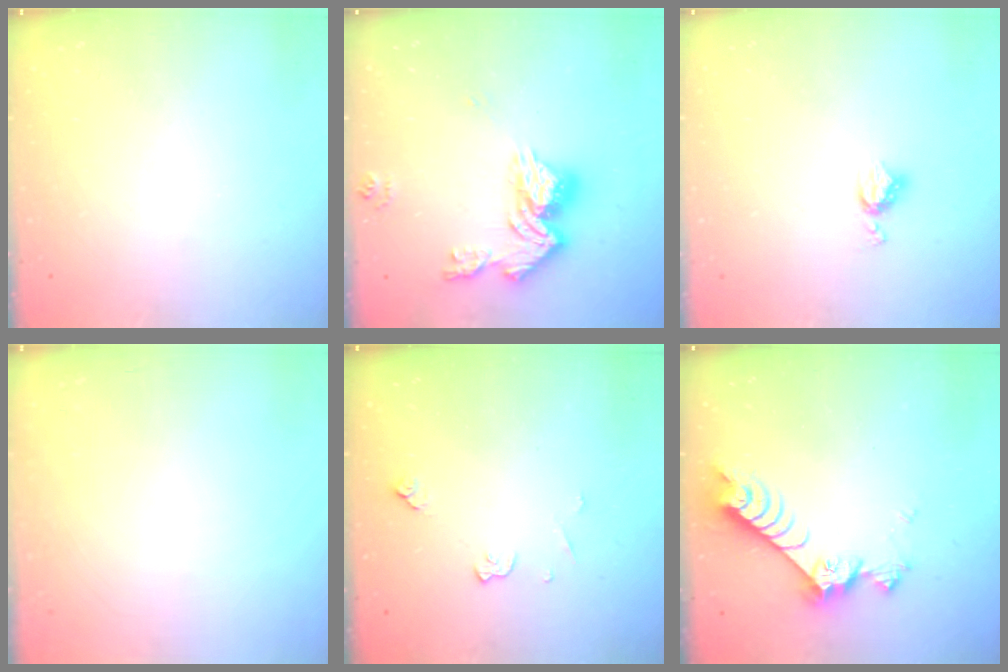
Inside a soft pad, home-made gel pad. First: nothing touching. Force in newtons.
{"total": 14.3, "press": 14.2, "slide": 1.5}
{"total": 4.6, "press": 4.6, "slide": 0.4}
{"total": 0.0}
{"total": 4.8, "press": 4.7, "slide": 0.7}
{"total": 7.6, "press": 7.5, "slide": 1.0}